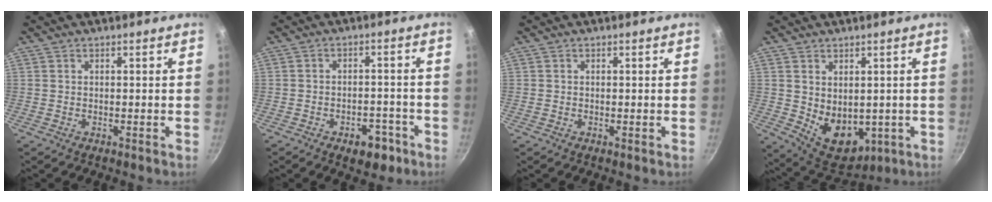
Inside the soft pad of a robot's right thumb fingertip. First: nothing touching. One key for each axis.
{"total": 6.8, "fx": -3.8, "fy": 4.0, "fz": 4.0, "tx": -0.028, "ty": 0.029, "tz": -0.041}
{"total": 0.0}
{"total": 10.4, "fx": 0.0, "fy": 7.3, "fz": 7.4, "tx": -0.085, "ty": -0.025, "tz": 0.027}